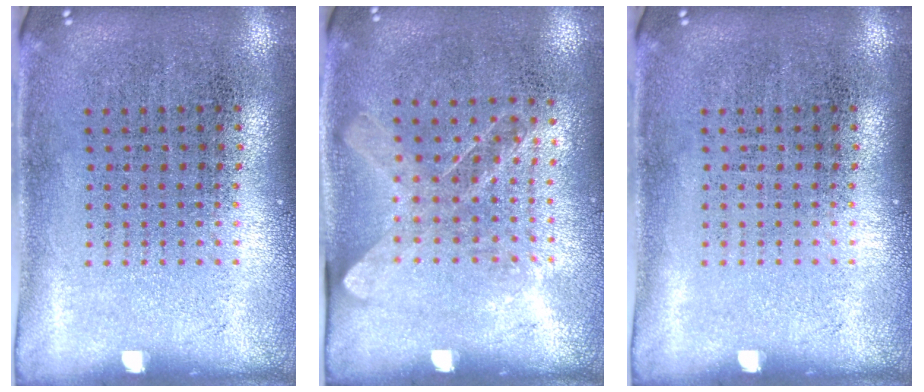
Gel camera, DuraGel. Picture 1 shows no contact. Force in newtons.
{"total": 1.3, "press": 1.0, "slide": 0.8}
{"total": 0.0}